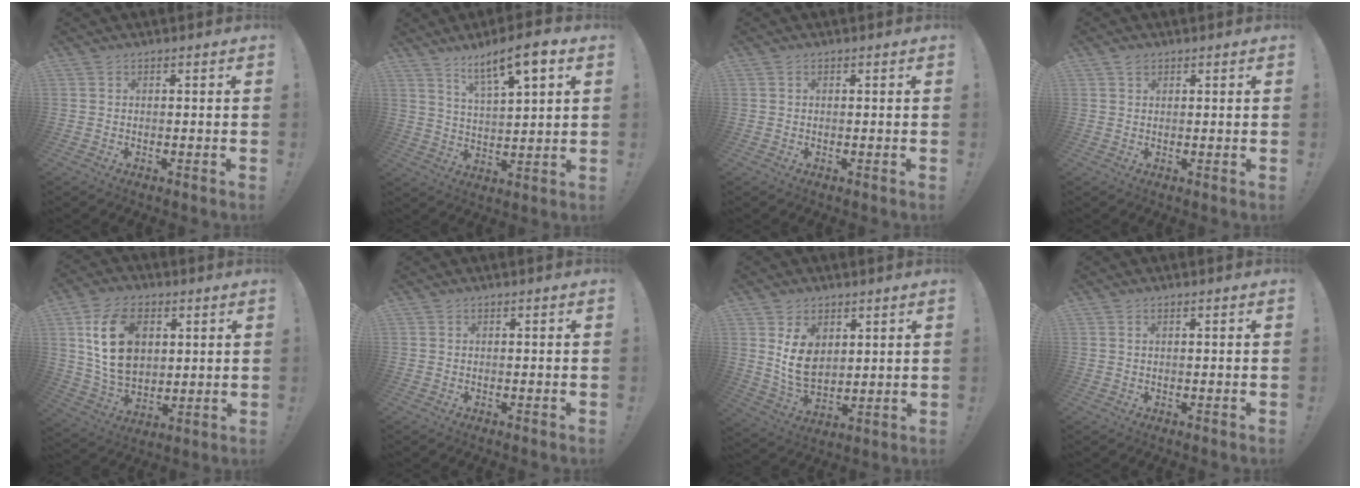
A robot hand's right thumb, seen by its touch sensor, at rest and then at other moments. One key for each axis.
{"total": 10.8, "fx": 6.9, "fy": 2.2, "fz": 8.0, "tx": -0.129, "ty": -0.035, "tz": 0.111}
{"total": 0.0}
{"total": 1.2, "fx": 1.0, "fy": 0.5, "fz": 0.4, "tx": 0.004, "ty": -0.005, "tz": 0.015}
{"total": 18.4, "fx": 5.8, "fy": 13.1, "fz": 11.5, "tx": -0.208, "ty": -0.016, "tz": 0.108}
{"total": 0.0}
{"total": 11.2, "fx": 4.1, "fy": 8.2, "fz": 6.3, "tx": -0.116, "ty": -0.021, "tz": 0.084}
{"total": 0.9, "fx": 0.4, "fy": 0.3, "fz": 0.7, "tx": -0.021, "ty": 0.004, "tz": 0.008}